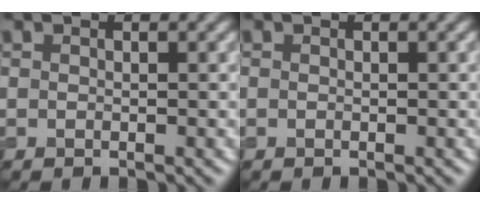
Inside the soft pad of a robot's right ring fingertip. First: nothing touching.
{"total": 0.0}